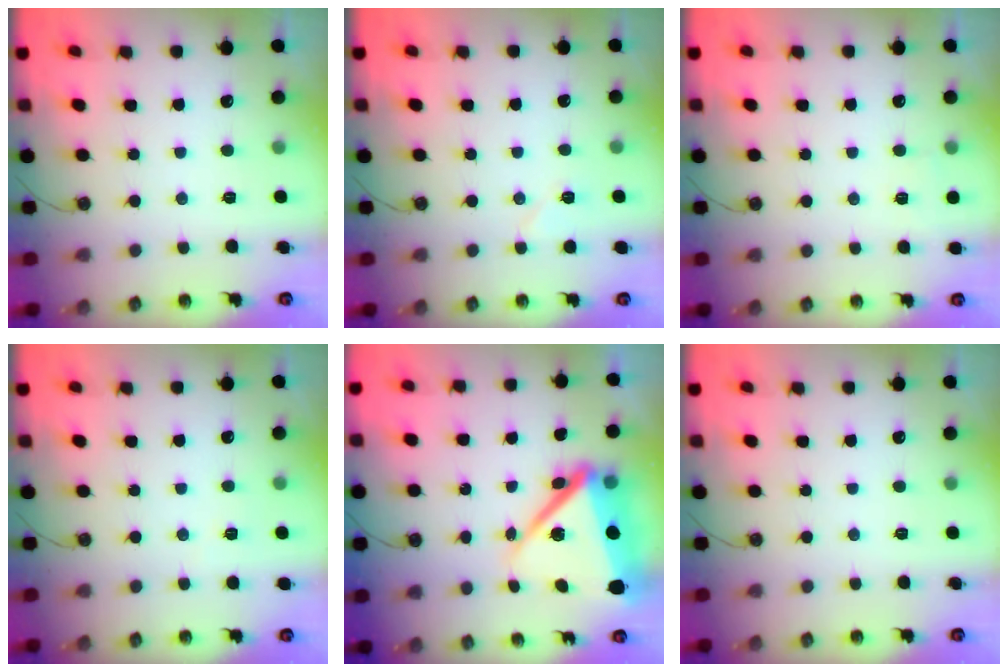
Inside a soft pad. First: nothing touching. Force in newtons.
{"total": 5.3, "press": 4.9, "slide": 1.9}
{"total": 2.3, "press": 2.3, "slide": 0.4}
{"total": 2.9, "press": 2.1, "slide": 2.1}
{"total": 17.1, "press": 17.0, "slide": 1.9}
{"total": 0.0}